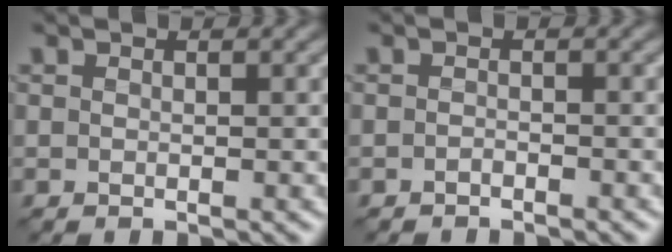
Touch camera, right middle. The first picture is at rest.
{"total": 0.7, "force": [-0.6, -0.1, -0.1], "torque": [-0.001, 0.003, -0.013]}